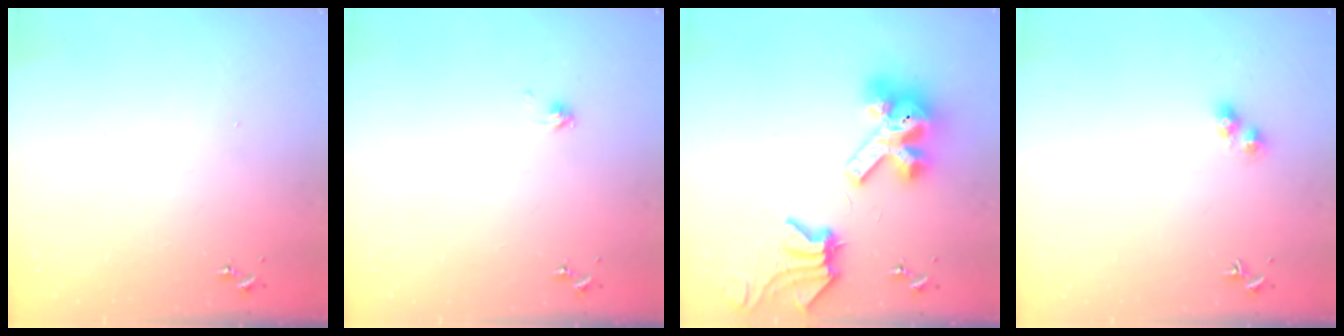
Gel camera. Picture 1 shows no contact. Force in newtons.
{"total": 2.1, "press": 2.1, "slide": 0.2}
{"total": 15.6, "press": 15.4, "slide": 2.0}
{"total": 4.5, "press": 4.5, "slide": 0.2}